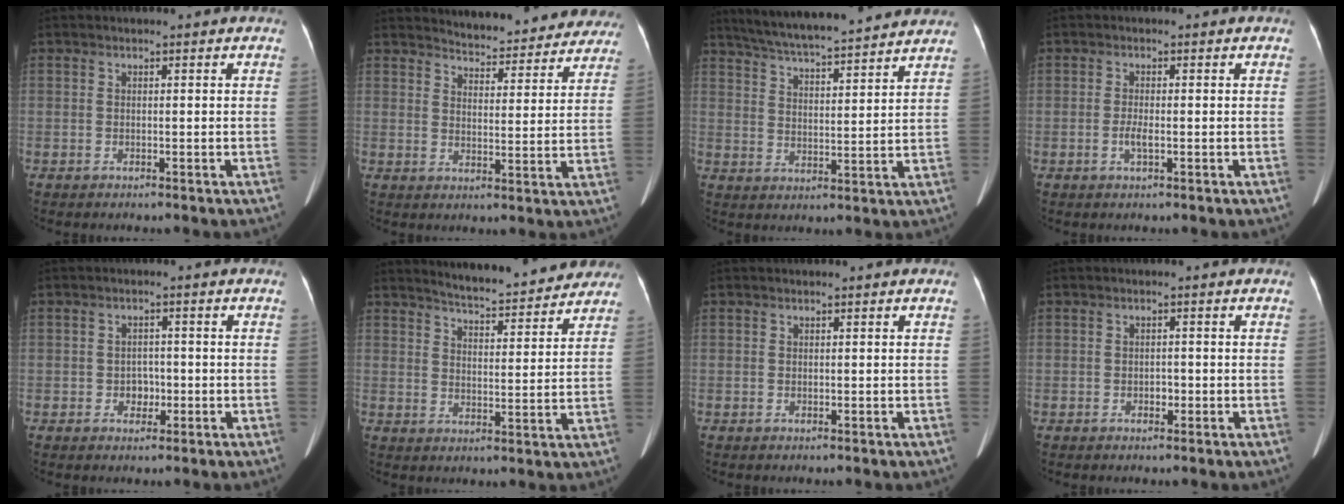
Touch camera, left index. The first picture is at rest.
{"total": 17.0, "force": [16.2, 3.7, 3.4], "torque": [-0.020, -0.029, 0.186]}
{"total": 18.0, "force": [16.2, 1.1, 7.6], "torque": [-0.127, 0.028, 0.240]}
{"total": 2.0, "force": [-0.8, 0.4, 1.8], "torque": [-0.040, -0.001, -0.015]}
{"total": 2.4, "force": [-0.8, 1.9, 1.2], "torque": [-0.012, 0.007, -0.009]}
{"total": 14.0, "force": [13.1, 1.9, 4.6], "torque": [-0.057, -0.008, 0.170]}
{"total": 0.0}
{"total": 1.2, "force": [-0.5, 0.8, 0.7], "torque": [-0.010, 0.003, -0.007]}